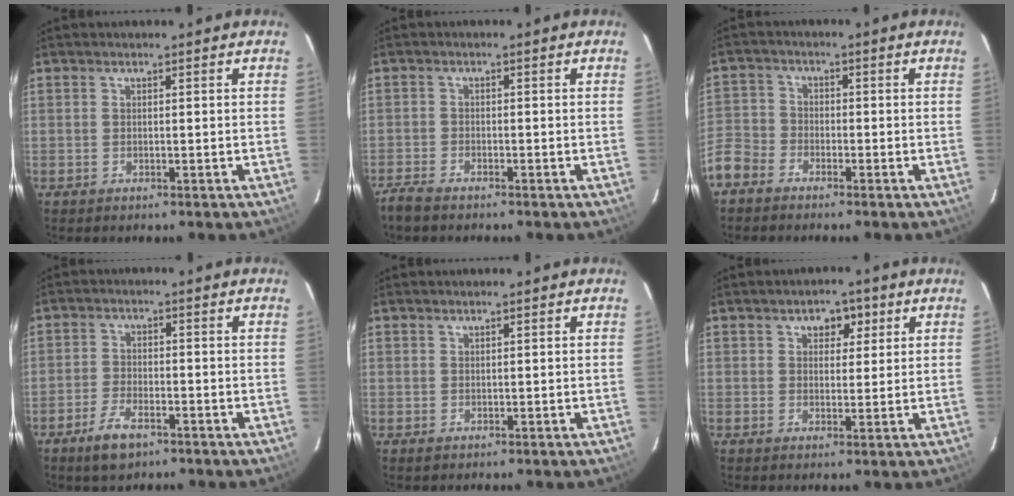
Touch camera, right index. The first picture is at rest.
{"total": 4.1, "force": [-3.6, 1.1, 1.7], "torque": [-0.055, -0.011, -0.074]}
{"total": 7.1, "force": [-4.8, 4.9, 1.9], "torque": [-0.051, 0.014, -0.109]}
{"total": 5.8, "force": [-3.8, 2.5, 3.6], "torque": [-0.090, -0.006, -0.070]}
{"total": 0.9, "force": [0.3, 0.9, 0.0], "torque": [0.005, 0.003, 0.004]}
{"total": 4.2, "force": [2.0, 3.0, 2.2], "torque": [-0.024, 0.010, 0.028]}